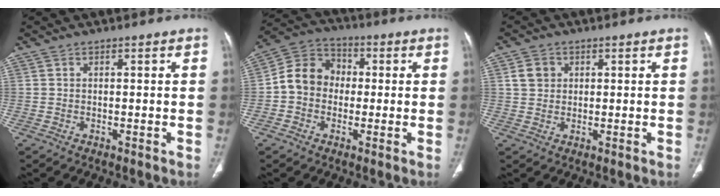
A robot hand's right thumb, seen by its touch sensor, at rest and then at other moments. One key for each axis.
{"total": 9.5, "fx": -0.6, "fy": 8.2, "fz": 4.7, "tx": -0.065, "ty": 0.034, "tz": -0.027}
{"total": 3.4, "fx": 1.0, "fy": 3.0, "fz": 1.4, "tx": -0.012, "ty": 0.000, "tz": 0.020}